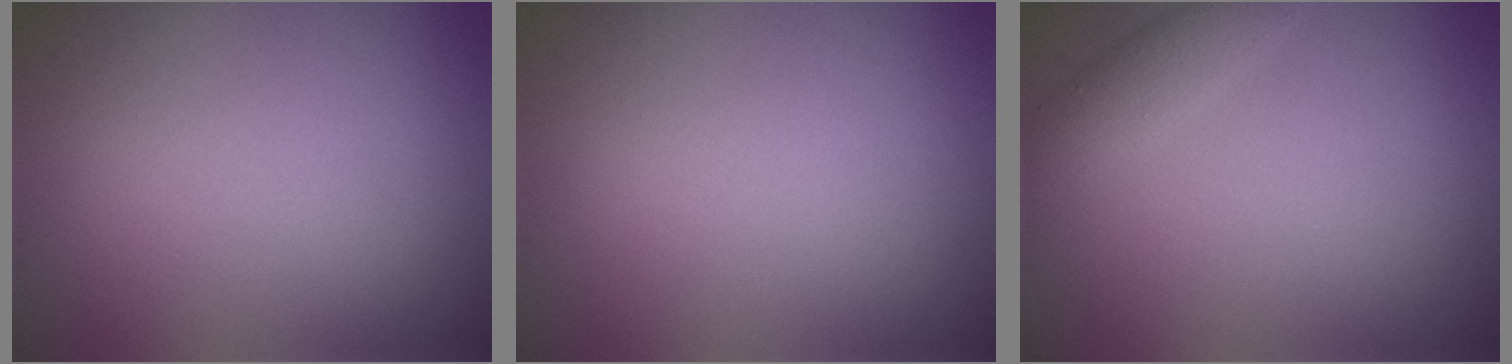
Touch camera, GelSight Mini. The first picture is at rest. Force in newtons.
{"total": 0.0}
{"total": 1.9, "press": 1.9, "slide": 0.1}